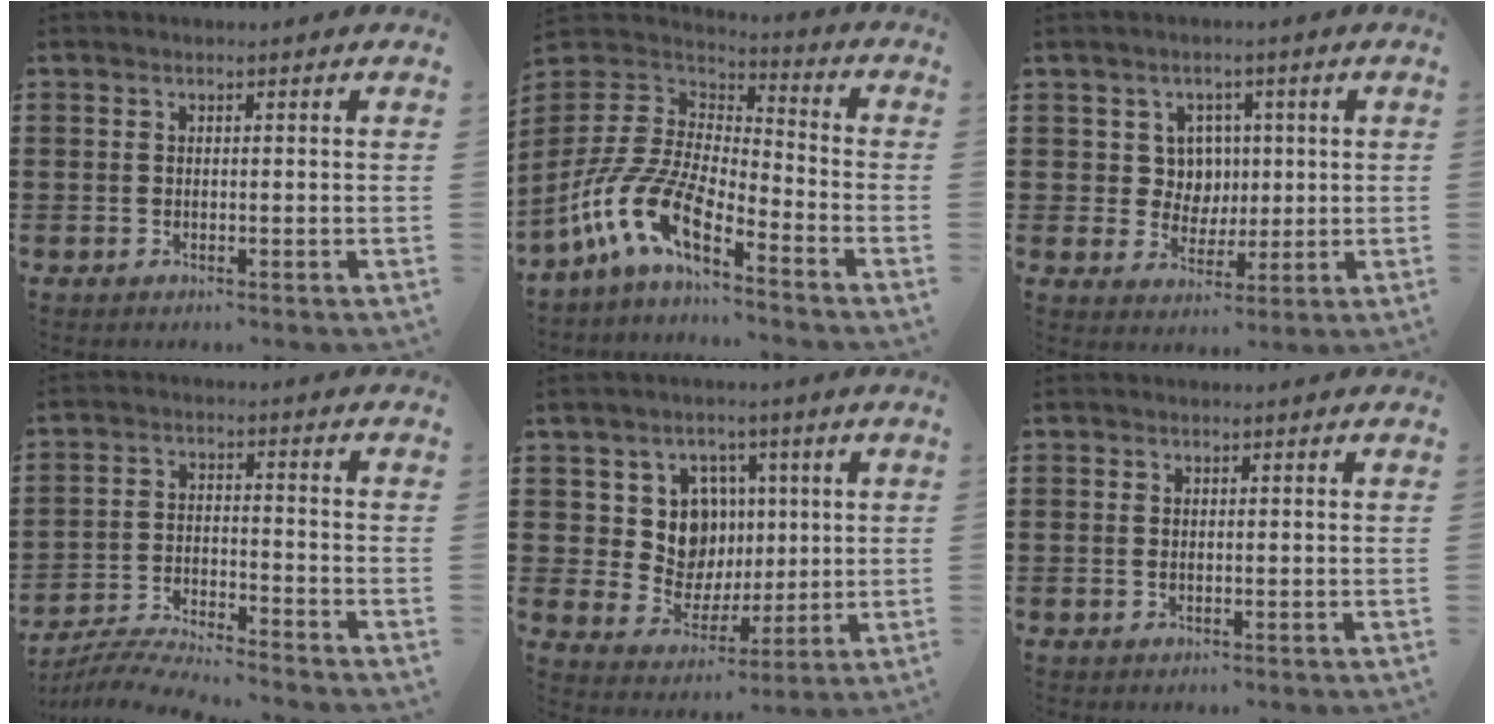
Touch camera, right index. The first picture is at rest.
{"total": 11.5, "force": [-7.6, 4.1, 7.7], "torque": [-0.199, -0.008, -0.161]}
{"total": 5.2, "force": [1.2, 4.8, 1.7], "torque": [-0.047, 0.013, 0.018]}
{"total": 5.8, "force": [-5.7, 0.1, 1.1], "torque": [-0.031, 0.000, -0.114]}
{"total": 9.3, "force": [2.3, 8.2, 3.7], "torque": [-0.088, 0.004, 0.047]}
{"total": 0.6, "force": [0.0, 0.3, 0.5], "torque": [-0.013, 0.000, 0.001]}